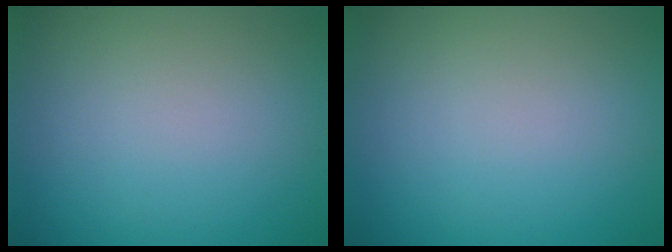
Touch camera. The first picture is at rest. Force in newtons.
{"total": 0.0}